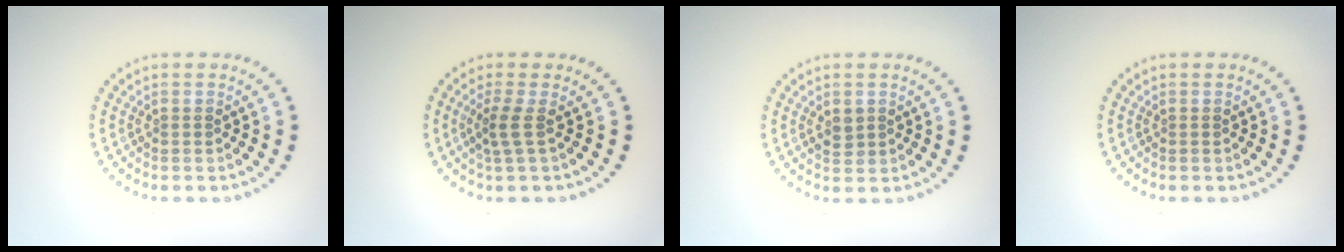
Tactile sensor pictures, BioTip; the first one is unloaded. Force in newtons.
{"total": 1.9, "press": 1.2, "slide": 1.5}
{"total": 1.5, "press": 1.5, "slide": 0.3}
{"total": 0.0}